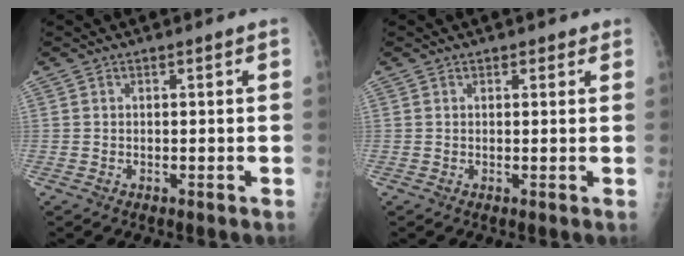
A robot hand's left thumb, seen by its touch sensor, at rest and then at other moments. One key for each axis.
{"total": 1.5, "fx": 1.0, "fy": 0.9, "fz": 0.6, "tx": 0.007, "ty": -0.005, "tz": 0.009}